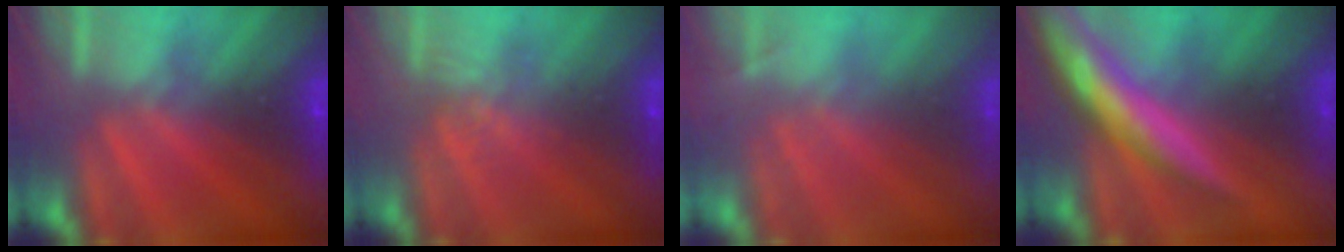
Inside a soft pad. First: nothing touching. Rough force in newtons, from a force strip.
{"total": 1.6}
{"total": 1.9}
{"total": 7.8}